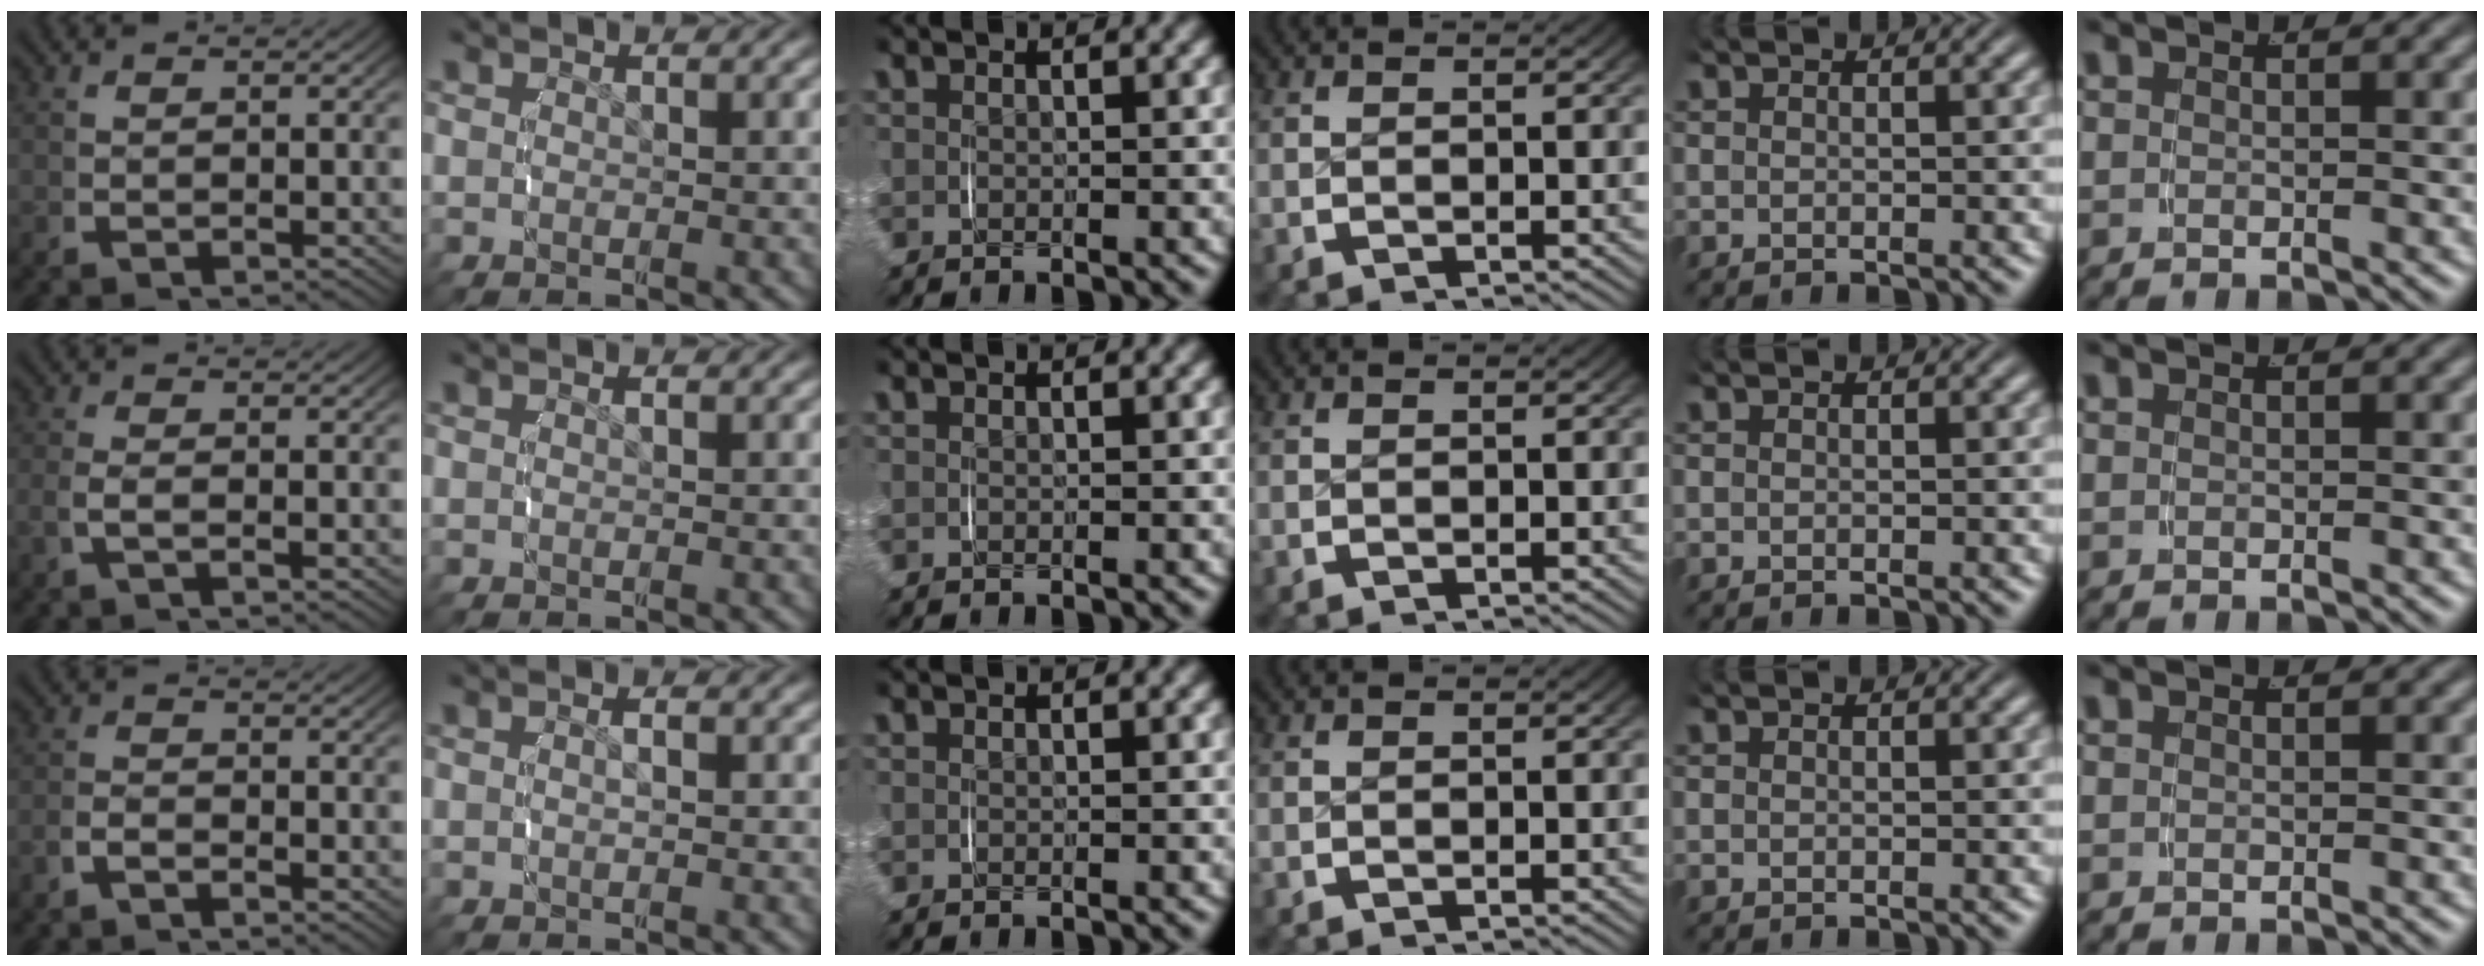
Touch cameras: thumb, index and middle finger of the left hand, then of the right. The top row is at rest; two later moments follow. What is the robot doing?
{"motion": "lift_and_place", "object": "pen bag"}